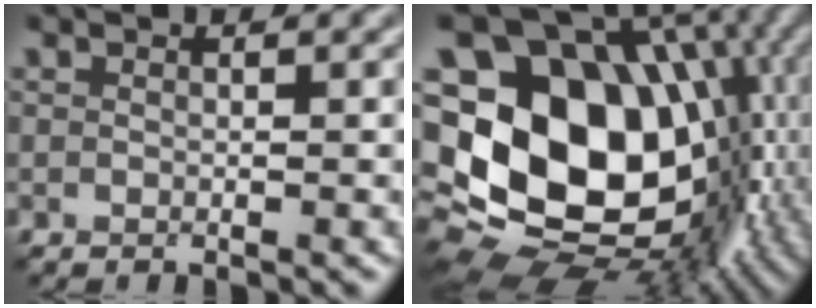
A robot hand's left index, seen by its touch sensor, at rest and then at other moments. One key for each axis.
{"total": 20.8, "fx": -0.4, "fy": 15.5, "fz": 13.8, "tx": -0.250, "ty": -0.005, "tz": 0.024}